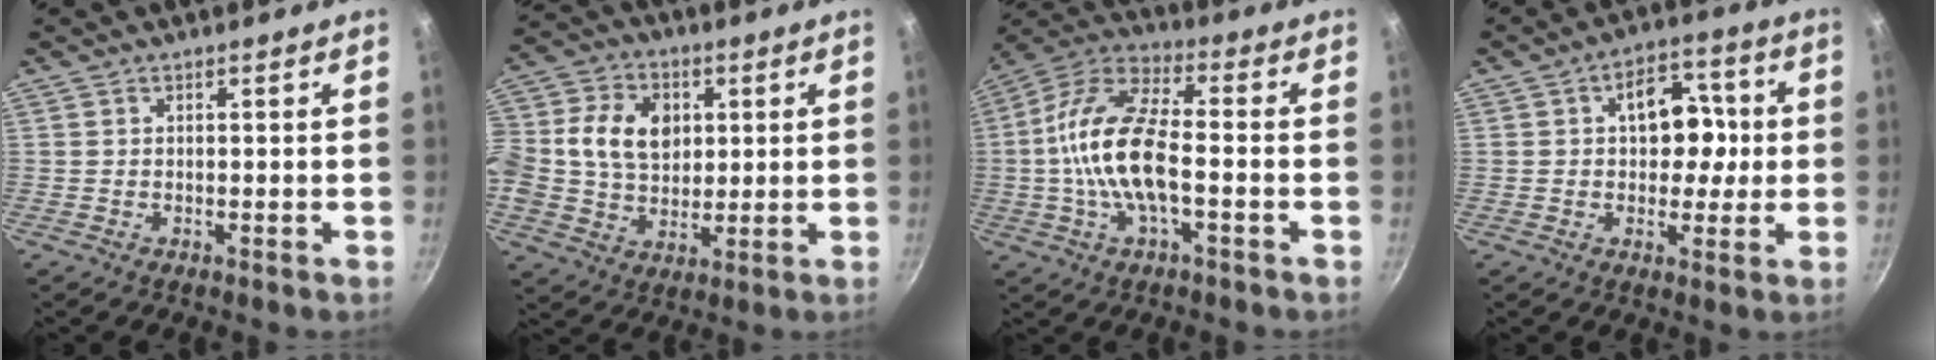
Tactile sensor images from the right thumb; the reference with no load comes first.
{"total": 17.9, "force": [2.8, 14.1, 10.7], "torque": [-0.207, 0.029, 0.041]}
{"total": 15.9, "force": [-2.0, 6.8, 14.2], "torque": [-0.266, 0.040, -0.055]}
{"total": 10.8, "force": [1.1, 7.6, 7.6], "torque": [-0.058, 0.011, 0.006]}